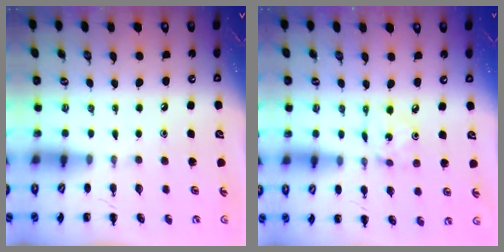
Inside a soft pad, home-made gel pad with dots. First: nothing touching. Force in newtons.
{"total": 2.2, "press": 2.2, "slide": 0.4}